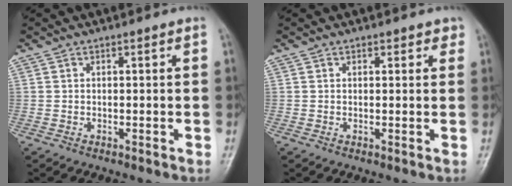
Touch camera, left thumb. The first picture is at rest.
{"total": 1.6, "force": [1.1, 1.0, 0.6], "torque": [0.010, -0.004, 0.008]}